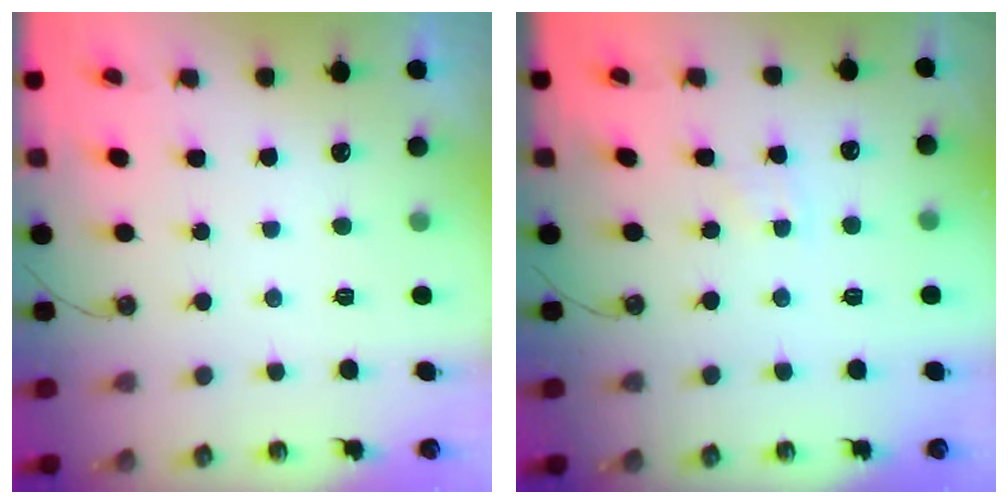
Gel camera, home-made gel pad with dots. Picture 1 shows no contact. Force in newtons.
{"total": 2.7, "press": 2.7, "slide": 0.4}